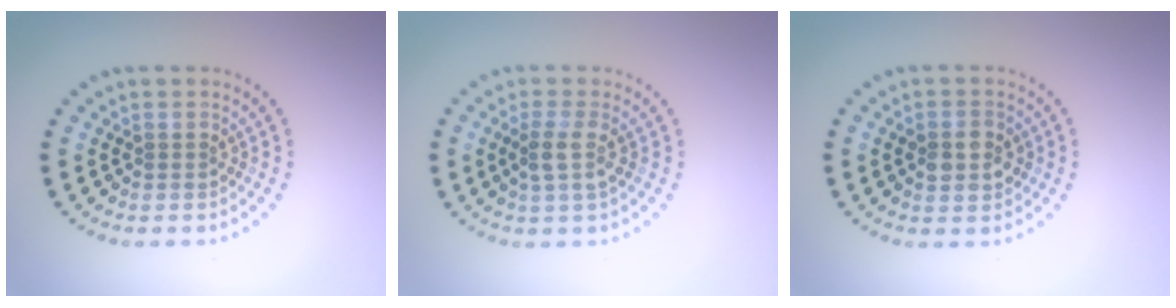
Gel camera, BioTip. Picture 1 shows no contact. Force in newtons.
{"total": 2.2, "press": 1.8, "slide": 1.3}
{"total": 2.9, "press": 2.9, "slide": 0.1}